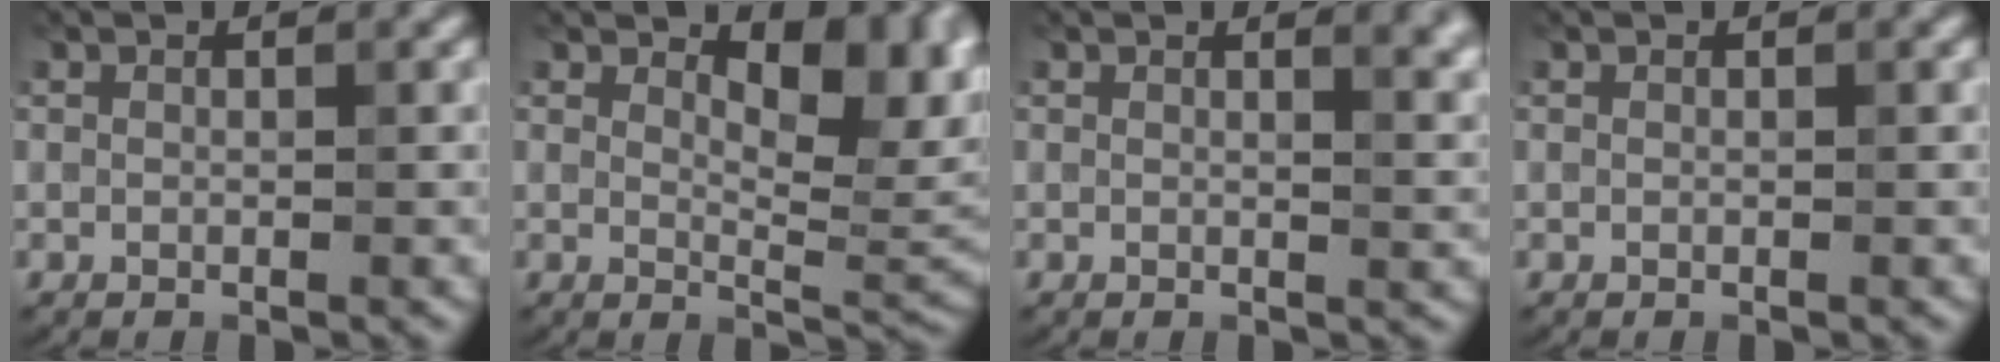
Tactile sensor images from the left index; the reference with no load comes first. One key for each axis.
{"total": 7.0, "fx": 3.0, "fy": 3.1, "fz": 5.5, "tx": -0.076, "ty": -0.011, "tz": 0.046}
{"total": 2.6, "fx": 1.5, "fy": 0.7, "fz": 2.0, "tx": -0.024, "ty": 0.001, "tz": 0.024}
{"total": 0.0}